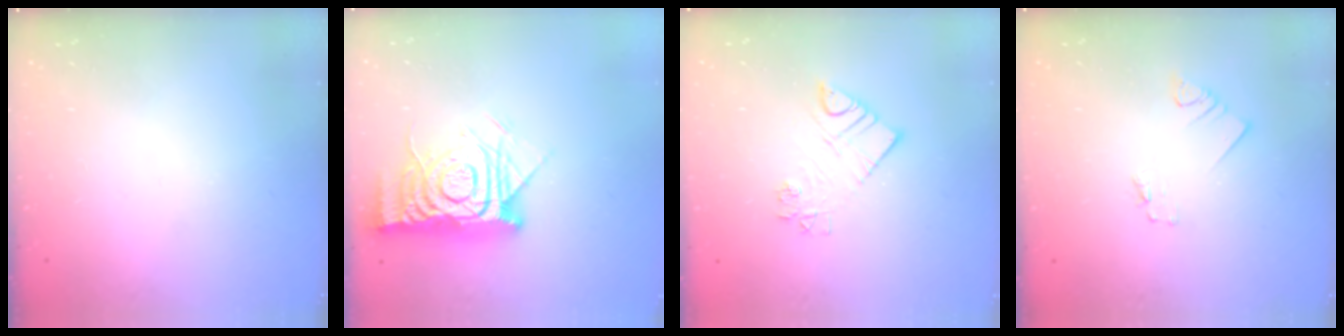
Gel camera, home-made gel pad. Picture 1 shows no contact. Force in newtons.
{"total": 14.6, "press": 14.5, "slide": 1.5}
{"total": 9.3, "press": 9.3, "slide": 0.7}
{"total": 1.6, "press": 1.6, "slide": 0.1}